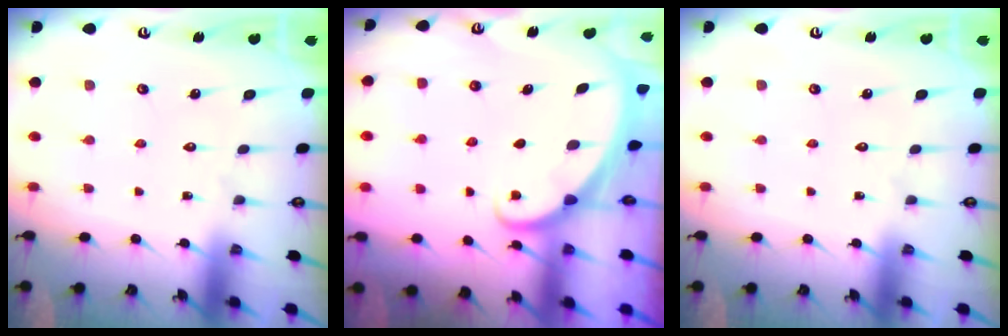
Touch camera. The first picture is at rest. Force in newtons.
{"total": 1.8, "press": 1.8, "slide": 0.1}
{"total": 0.0}